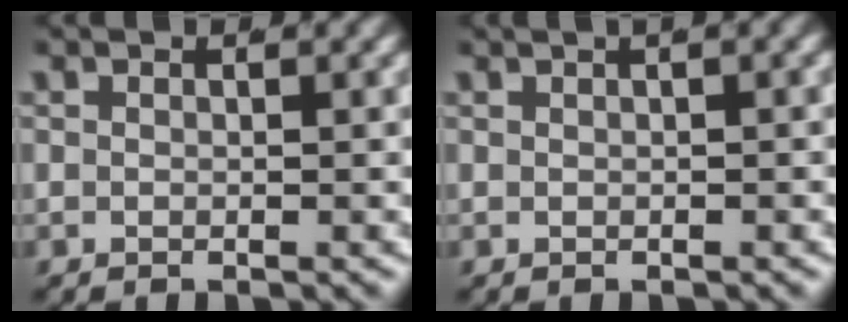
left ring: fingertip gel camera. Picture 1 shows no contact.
{"total": 0.8, "force": [0.4, -0.1, 0.7], "torque": [0.001, 0.015, 0.002]}